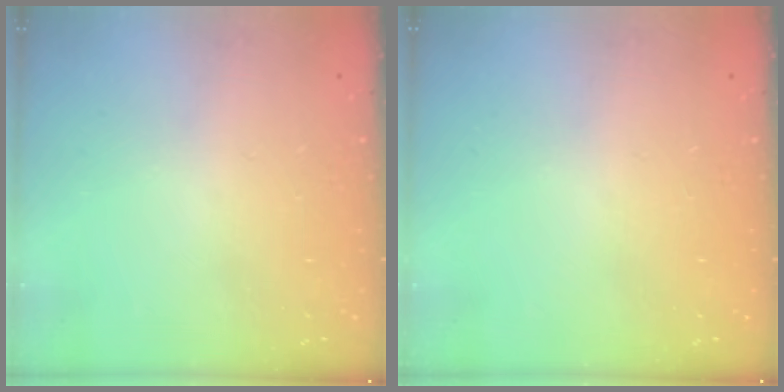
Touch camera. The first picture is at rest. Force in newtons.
{"total": 0.0}